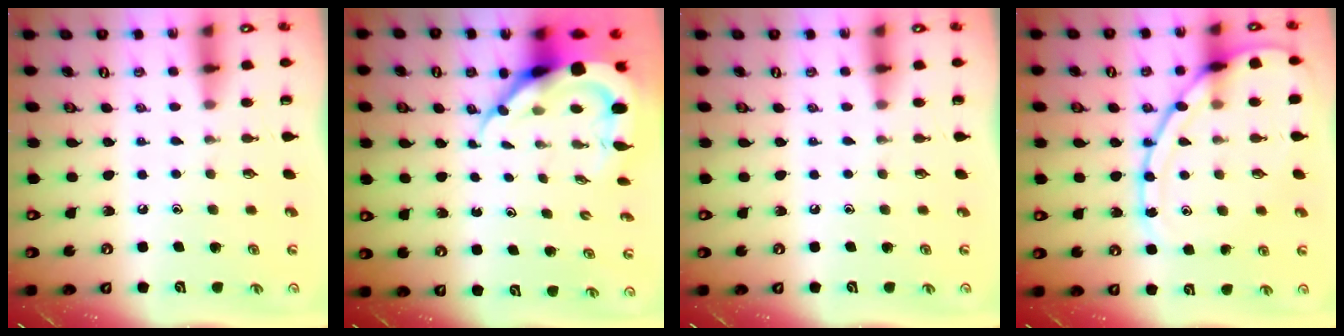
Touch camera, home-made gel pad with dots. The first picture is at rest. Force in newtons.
{"total": 11.1, "press": 11.0, "slide": 1.4}
{"total": 0.0}
{"total": 14.3, "press": 14.3, "slide": 1.2}